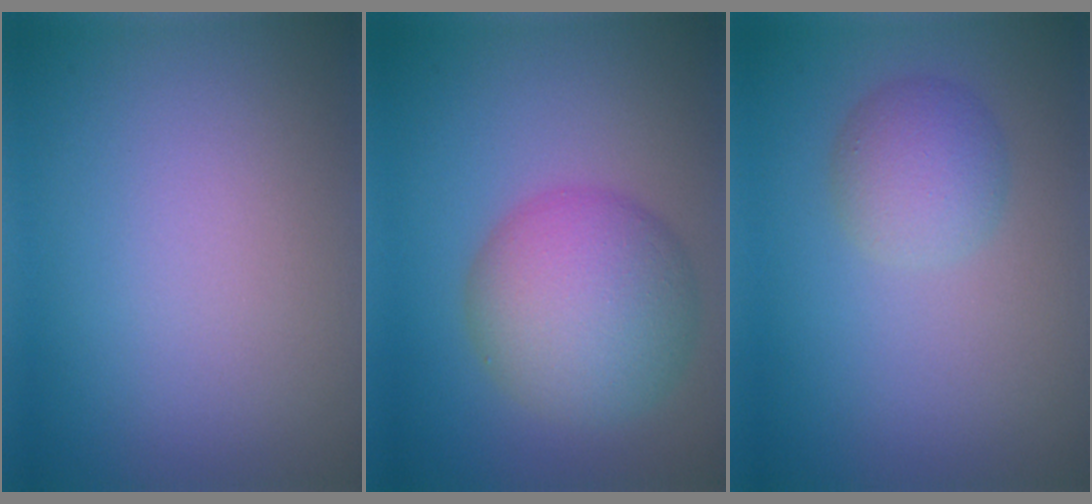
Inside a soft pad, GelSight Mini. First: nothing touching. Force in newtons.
{"total": 7.6, "press": 7.6, "slide": 0.4}
{"total": 2.9, "press": 2.9, "slide": 0.0}